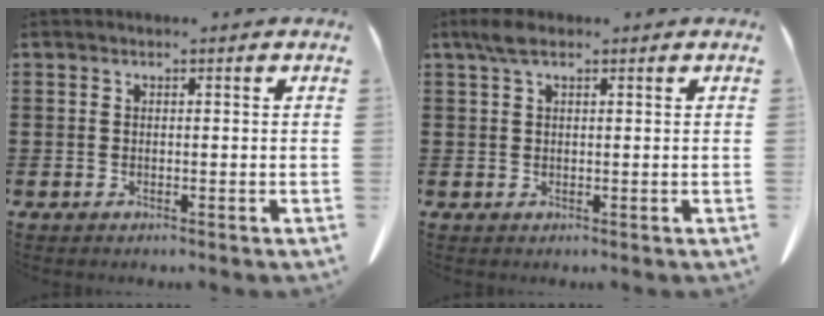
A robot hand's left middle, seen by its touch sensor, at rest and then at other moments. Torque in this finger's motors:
{"motor_torque": [1.17, 0.97, 0.15, 0.08]}